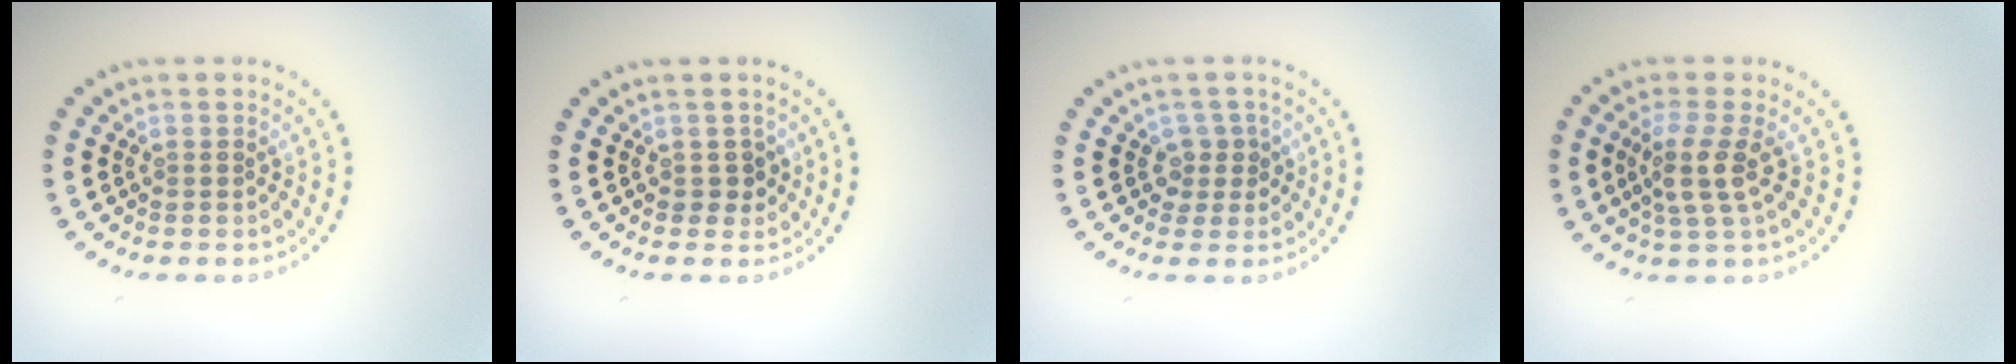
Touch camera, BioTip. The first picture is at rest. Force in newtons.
{"total": 1.2, "press": 1.1, "slide": 0.6}
{"total": 1.9, "press": 1.4, "slide": 1.3}
{"total": 2.9, "press": 2.4, "slide": 1.7}